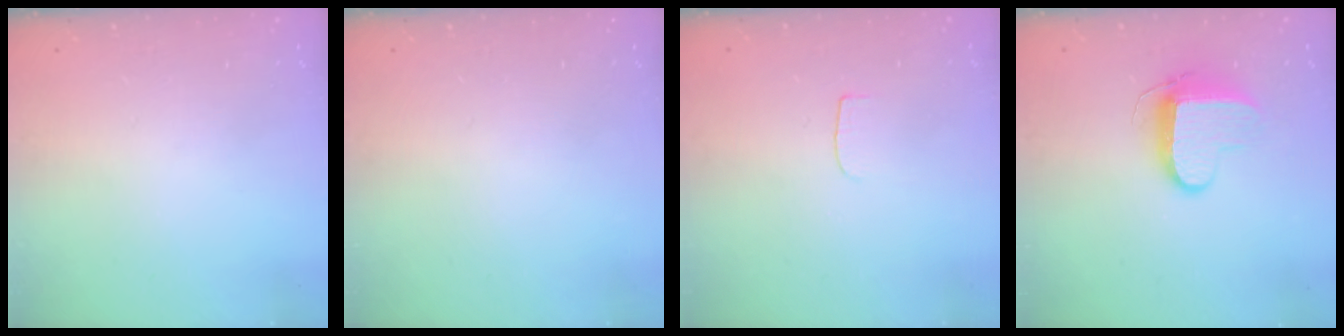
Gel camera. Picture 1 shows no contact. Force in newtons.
{"total": 0.0}
{"total": 3.0, "press": 3.0, "slide": 0.3}
{"total": 9.3, "press": 9.3, "slide": 0.5}